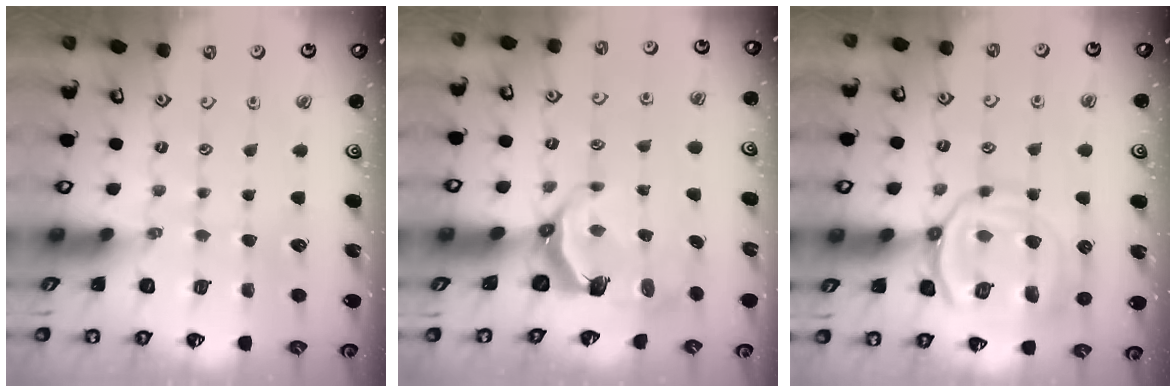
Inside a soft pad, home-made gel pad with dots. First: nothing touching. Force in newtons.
{"total": 5.5, "press": 3.9, "slide": 3.8}
{"total": 16.4, "press": 16.3, "slide": 1.6}